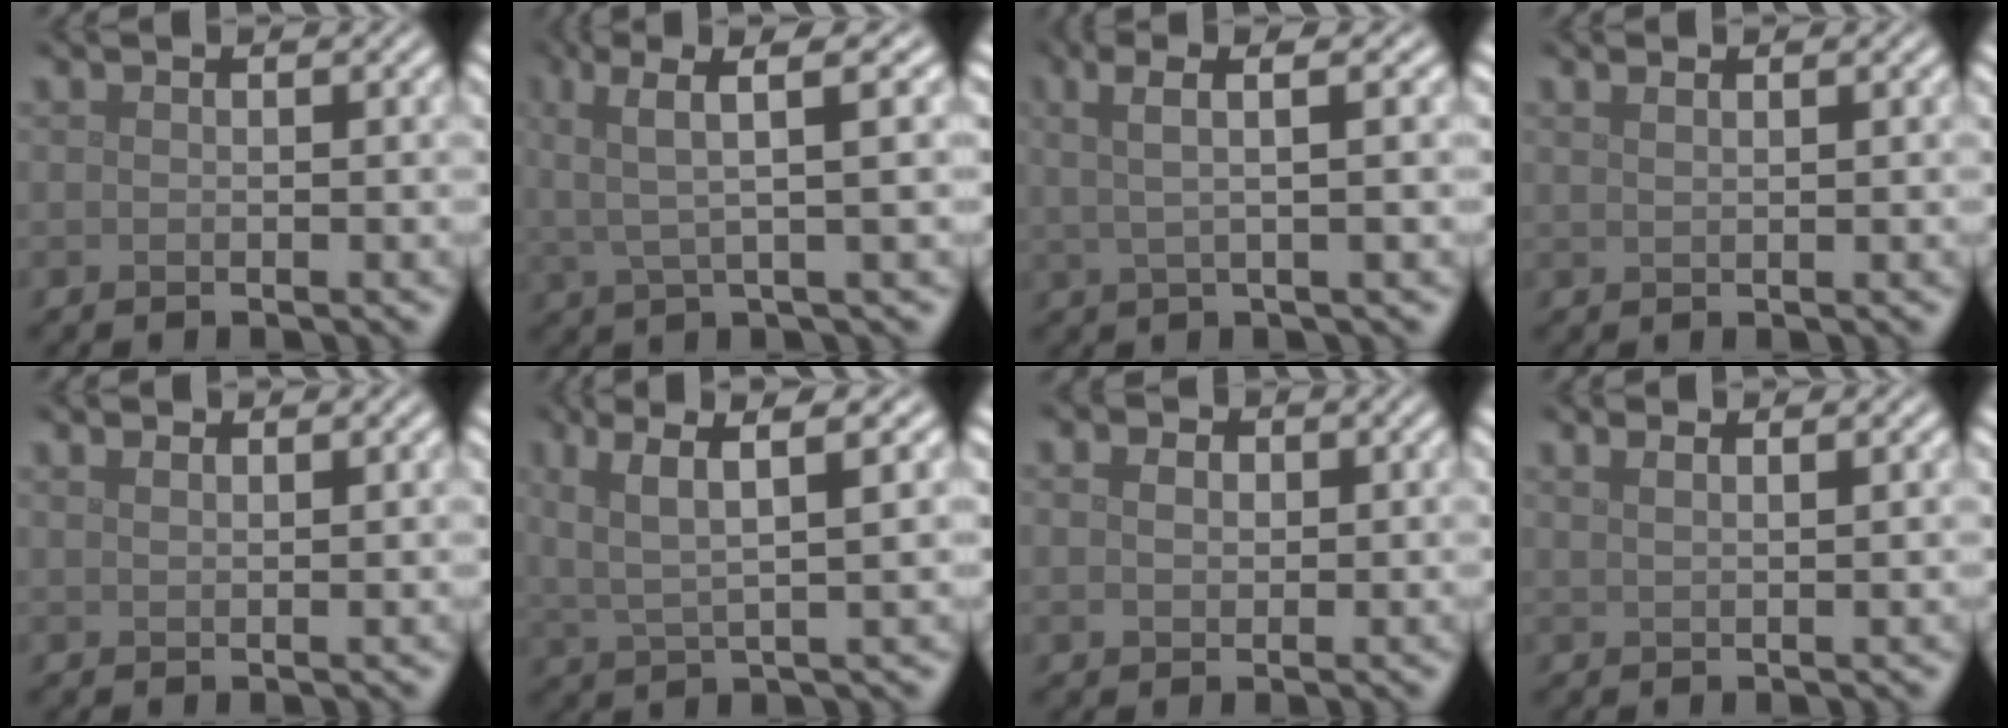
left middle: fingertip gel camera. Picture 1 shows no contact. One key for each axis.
{"total": 5.7, "fx": 2.5, "fy": 1.2, "fz": 5.0, "tx": -0.093, "ty": 0.017, "tz": 0.042}
{"total": 4.7, "fx": 2.0, "fy": 1.2, "fz": 4.1, "tx": -0.069, "ty": 0.013, "tz": 0.025}
{"total": 1.2, "fx": 0.9, "fy": 0.4, "fz": 0.7, "tx": -0.010, "ty": -0.001, "tz": 0.014}
{"total": 1.0, "fx": 0.9, "fy": 0.3, "fz": 0.4, "tx": -0.012, "ty": -0.002, "tz": 0.018}
{"total": 5.9, "fx": 3.1, "fy": 1.2, "fz": 4.9, "tx": -0.088, "ty": 0.015, "tz": 0.057}
{"total": 2.6, "fx": 0.8, "fy": 2.0, "fz": 1.4, "tx": -0.029, "ty": 0.010, "tz": 0.003}
{"total": 2.1, "fx": 1.5, "fy": 0.8, "fz": 1.2, "tx": -0.010, "ty": 0.002, "tz": 0.012}